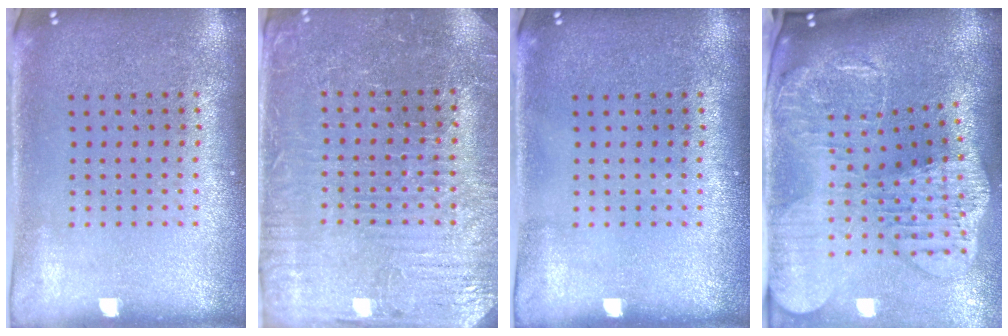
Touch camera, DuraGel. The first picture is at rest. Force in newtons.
{"total": 3.5, "press": 3.5, "slide": 0.6}
{"total": 0.0}
{"total": 3.8, "press": 2.9, "slide": 2.4}